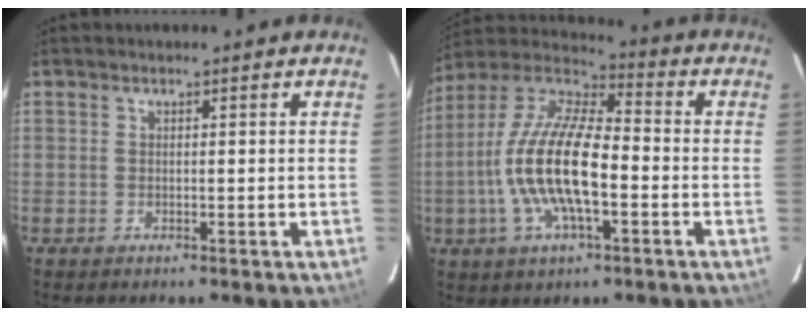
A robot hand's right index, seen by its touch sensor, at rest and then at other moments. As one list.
[{"total": 17.6, "force": [-3.6, 6.3, 16.1], "torque": [-0.318, -0.001, -0.077]}]